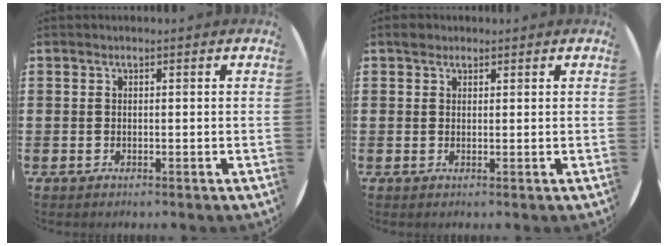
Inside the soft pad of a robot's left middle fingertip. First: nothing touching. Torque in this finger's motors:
{"motor_torque": [0.41, -0.31, 0.01, 0.03]}